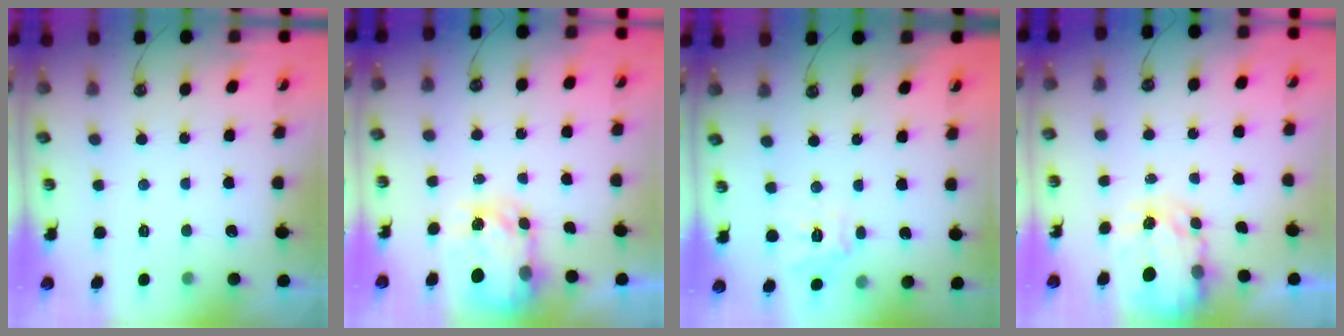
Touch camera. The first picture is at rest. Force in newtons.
{"total": 5.8, "press": 5.8, "slide": 0.6}
{"total": 11.2, "press": 11.1, "slide": 1.0}
{"total": 3.9, "press": 3.9, "slide": 0.3}